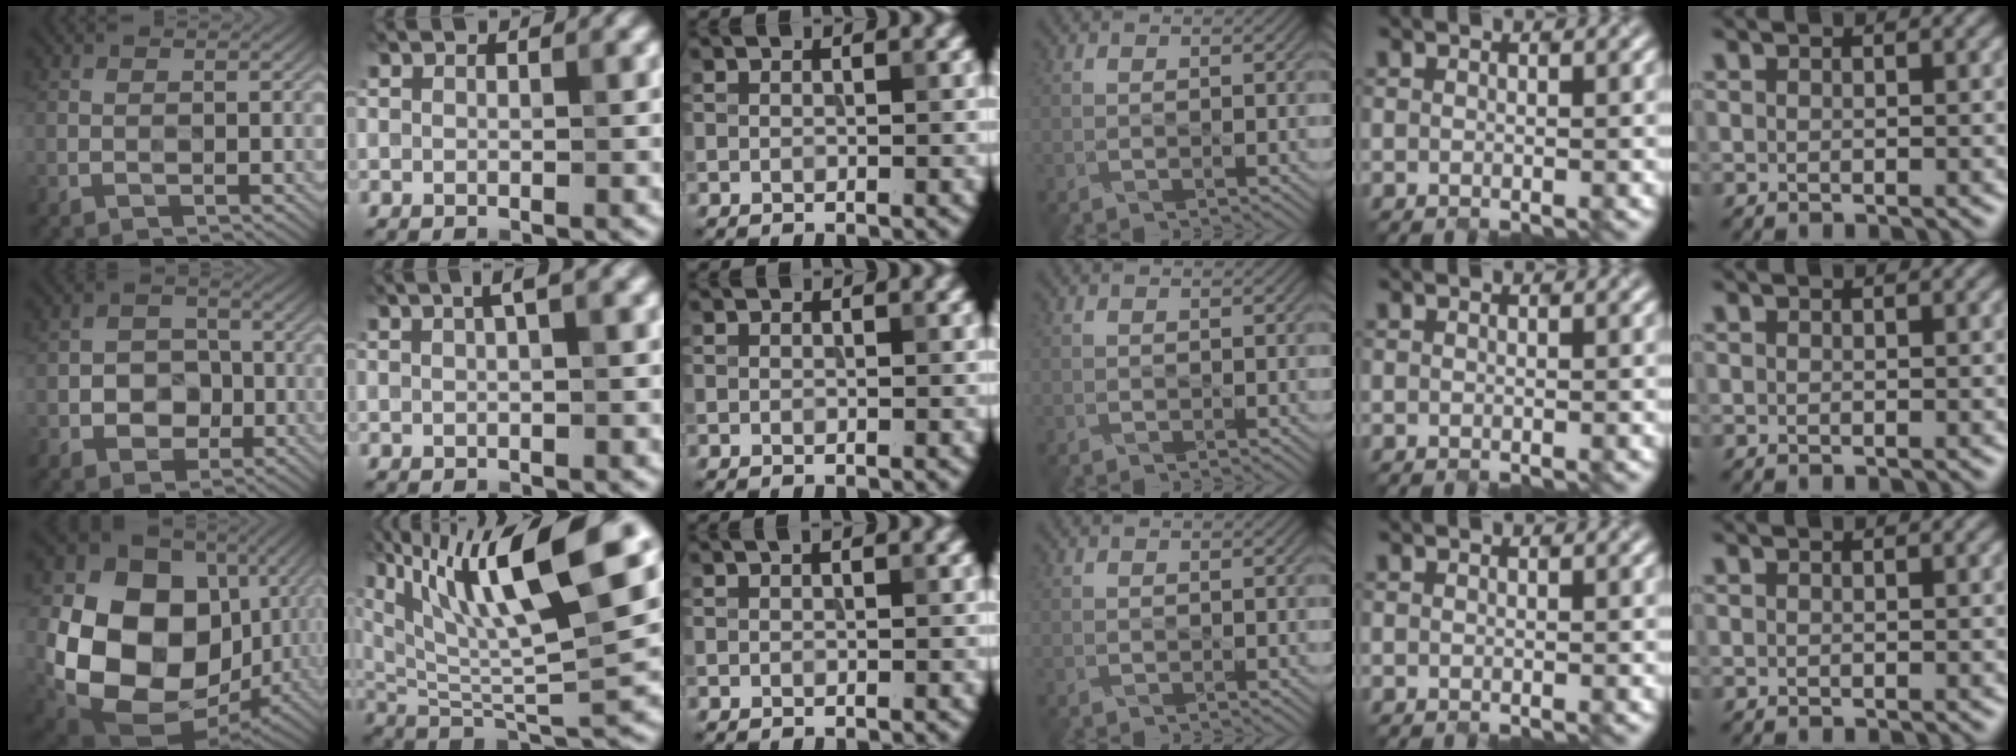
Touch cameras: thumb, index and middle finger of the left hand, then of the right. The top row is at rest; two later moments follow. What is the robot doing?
{"motion": "close", "object": "folder"}